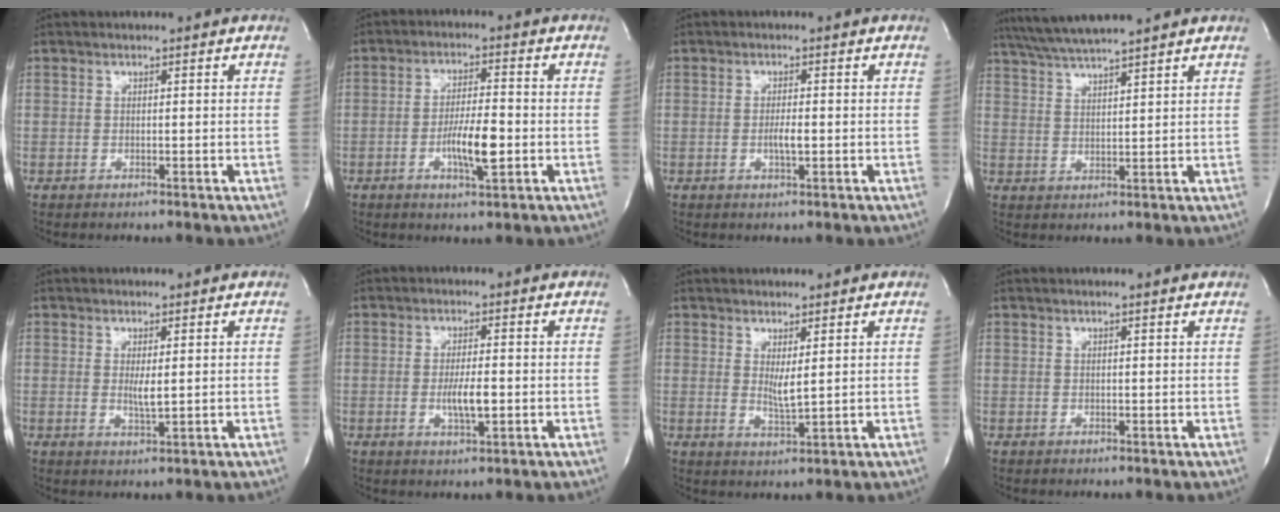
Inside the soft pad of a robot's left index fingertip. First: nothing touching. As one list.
[{"total": 6.6, "force": [-1.9, 1.1, 6.2], "torque": [-0.115, -0.005, -0.031]}, {"total": 2.1, "force": [-0.4, 0.4, 2.1], "torque": [-0.041, -0.001, -0.006]}, {"total": 9.6, "force": [8.5, -0.4, 4.4], "torque": [-0.082, 0.027, 0.139]}, {"total": 2.3, "force": [0.3, 0.3, 2.2], "torque": [-0.047, -0.007, 0.009]}, {"total": 4.1, "force": [-0.7, 0.7, 4.0], "torque": [-0.077, -0.005, -0.009]}, {"total": 2.7, "force": [0.8, 0.2, 2.6], "torque": [-0.053, -0.013, 0.022]}, {"total": 1.4, "force": [1.3, -0.2, 0.5], "torque": [-0.019, 0.008, 0.017]}]